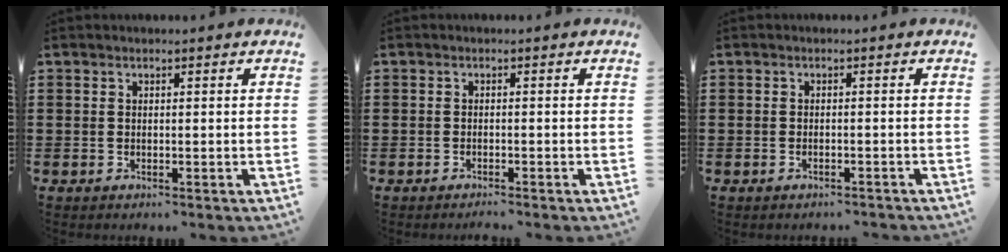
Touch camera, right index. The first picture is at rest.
{"total": 0.8, "force": [-0.8, 0.0, 0.2], "torque": [-0.006, -0.002, -0.016]}
{"total": 0.8, "force": [-0.7, 0.2, 0.4], "torque": [-0.011, -0.003, -0.013]}